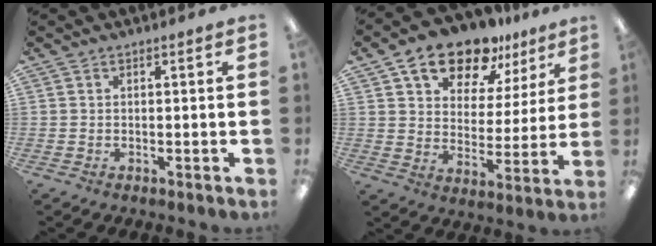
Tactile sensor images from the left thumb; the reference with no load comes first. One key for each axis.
{"total": 14.6, "fx": 11.2, "fy": 7.3, "fz": 5.8, "tx": -0.097, "ty": -0.065, "tz": 0.203}